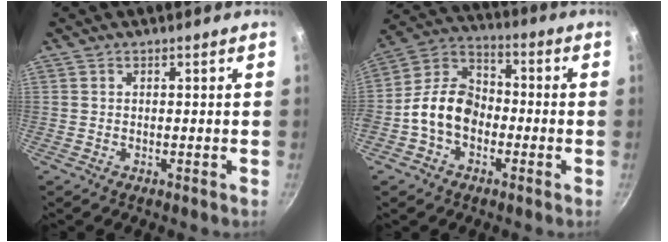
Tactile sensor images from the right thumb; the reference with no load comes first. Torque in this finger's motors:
{"motor_torque": [1.53, 1.75, 1.16, -0.55, 0.17]}